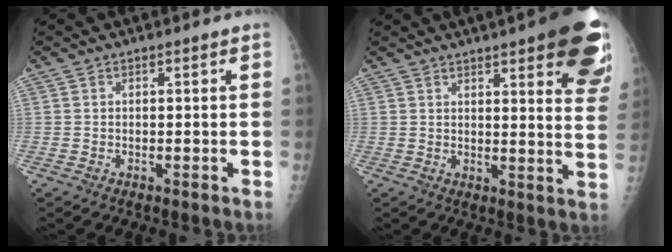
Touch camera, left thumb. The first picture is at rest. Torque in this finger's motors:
{"motor_torque": [1.91, 1.65, 1.34, -1.24, 0.31]}